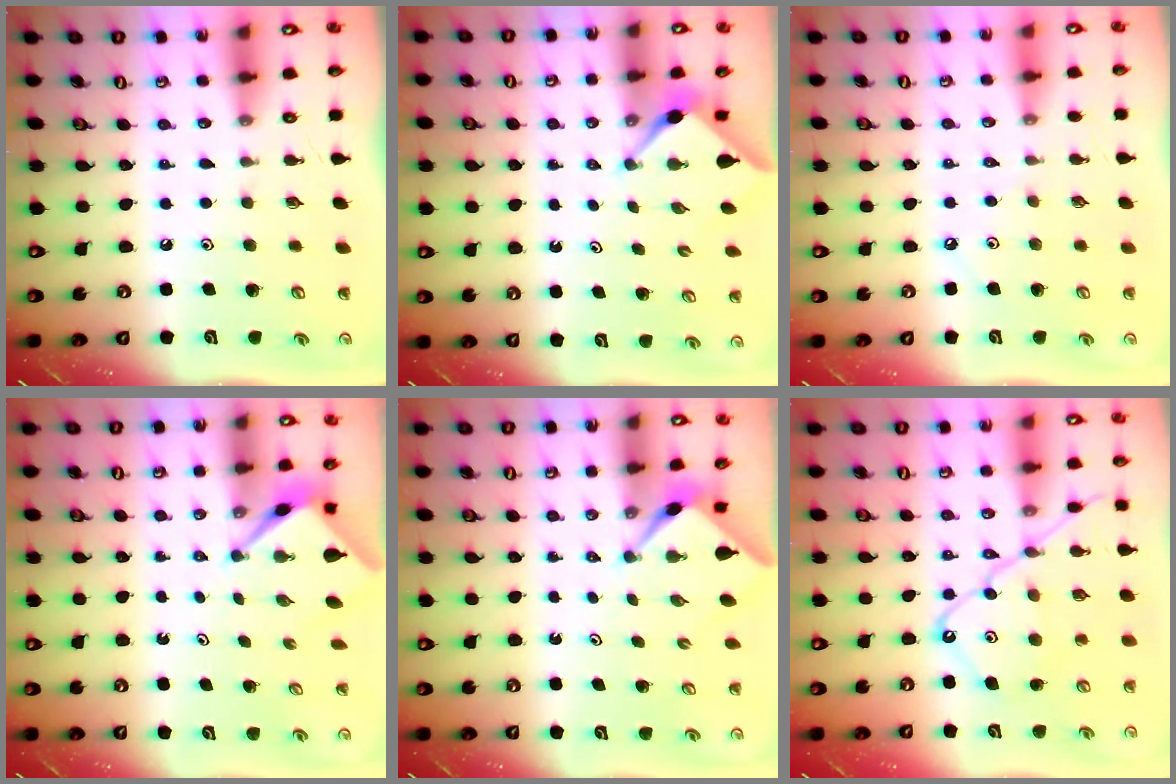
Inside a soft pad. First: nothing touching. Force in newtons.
{"total": 2.9, "press": 2.9, "slide": 0.4}
{"total": 2.0, "press": 1.9, "slide": 0.4}
{"total": 2.7, "press": 2.7, "slide": 0.2}
{"total": 2.2, "press": 2.2, "slide": 0.2}
{"total": 13.9, "press": 13.8, "slide": 1.4}